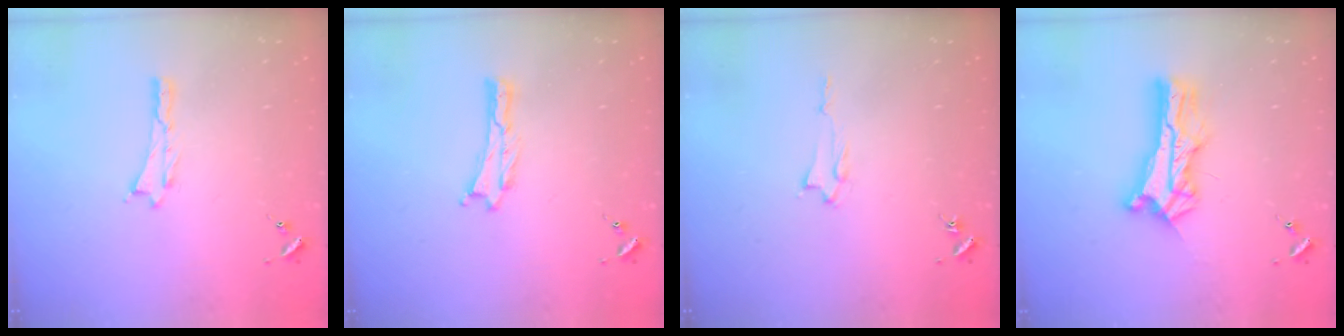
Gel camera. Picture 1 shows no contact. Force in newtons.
{"total": 0.0}
{"total": 1.3, "press": 1.3, "slide": 0.2}
{"total": 9.3, "press": 9.3, "slide": 0.7}